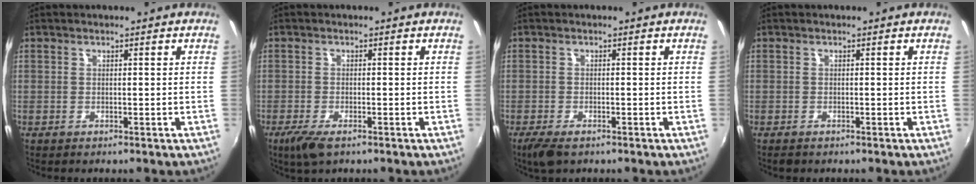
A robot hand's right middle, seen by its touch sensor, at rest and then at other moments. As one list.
[{"total": 4.4, "force": [-2.8, 1.5, 3.1], "torque": [-0.073, -0.017, -0.052]}, {"total": 4.2, "force": [-2.9, 1.5, 2.6], "torque": [-0.063, -0.017, -0.052]}, {"total": 1.1, "force": [-0.9, 0.6, 0.4], "torque": [-0.010, -0.005, -0.016]}]